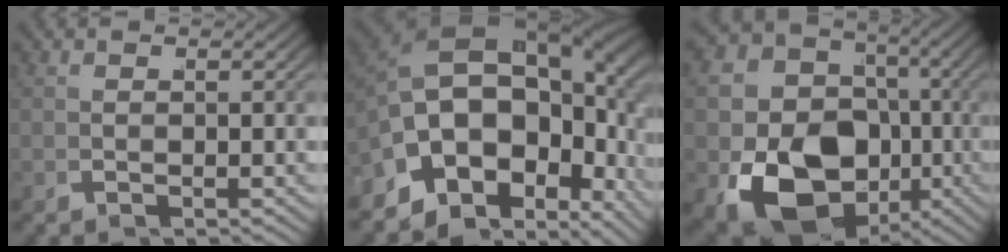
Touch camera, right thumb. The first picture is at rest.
{"total": 18.6, "force": [0.8, 12.7, 13.6], "torque": [-0.245, -0.022, 0.009]}
{"total": 16.6, "force": [-3.1, 12.8, 10.1], "torque": [-0.211, -0.078, -0.027]}